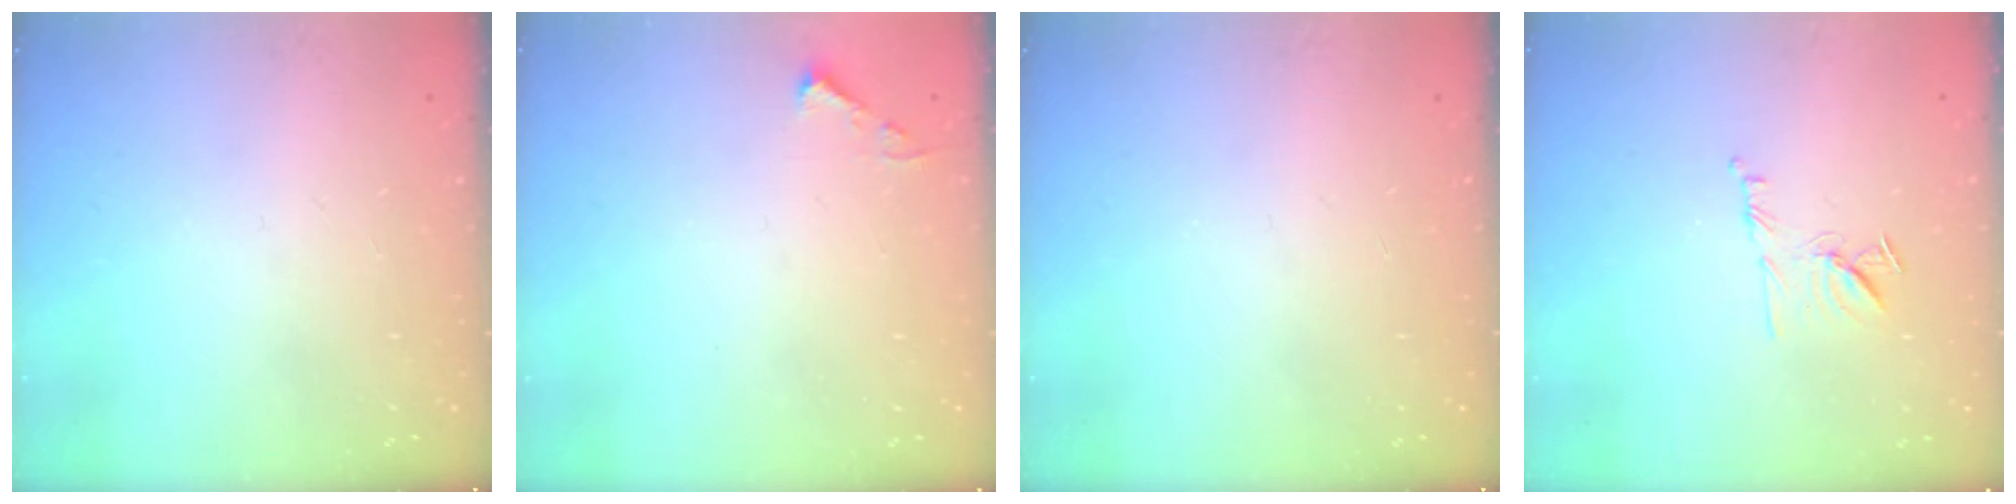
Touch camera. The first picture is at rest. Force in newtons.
{"total": 3.5, "press": 3.5, "slide": 0.4}
{"total": 0.0}
{"total": 8.2, "press": 8.1, "slide": 1.2}